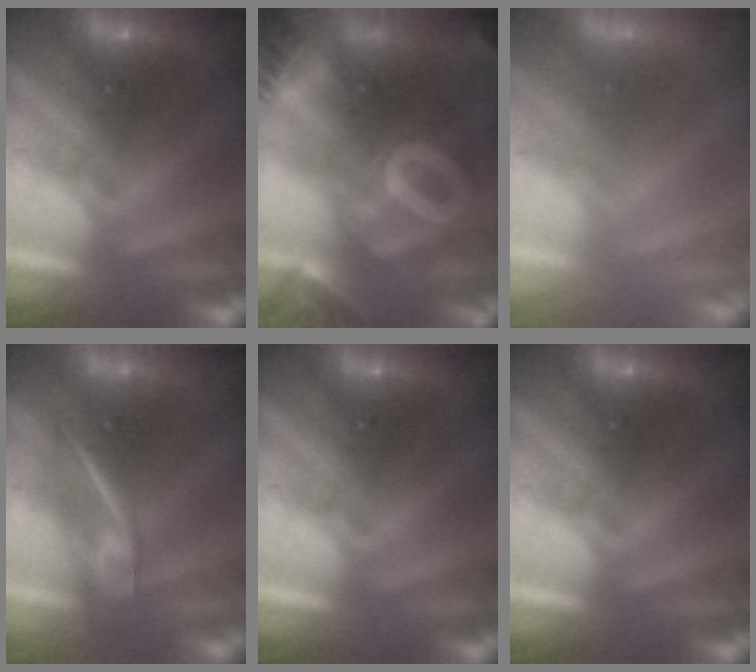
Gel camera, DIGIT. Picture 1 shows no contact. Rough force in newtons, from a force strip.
{"total": 7.7}
{"total": 5.8}
{"total": 2.4}
{"total": 0.0}
{"total": 0.0}